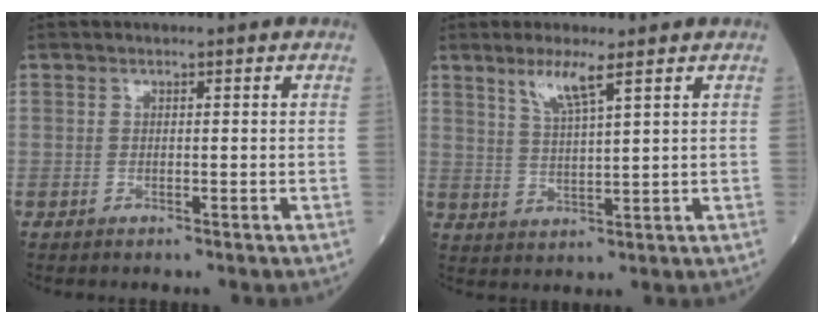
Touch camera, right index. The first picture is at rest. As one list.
[{"total": 5.1, "force": [3.3, 0.0, 3.9], "torque": [-0.078, -0.005, 0.065]}]